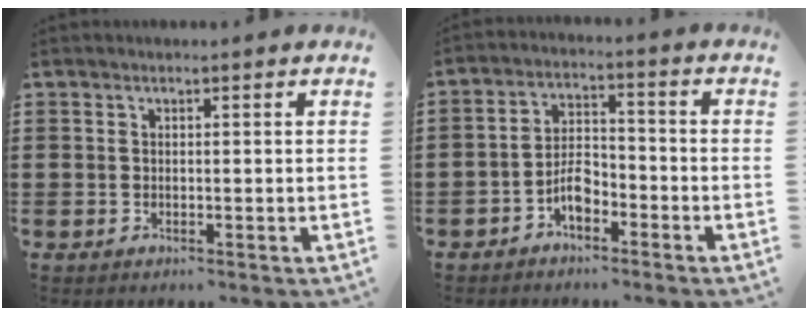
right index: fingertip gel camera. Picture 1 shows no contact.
{"total": 5.1, "force": [-2.8, 2.5, 3.4], "torque": [-0.072, 0.007, -0.056]}